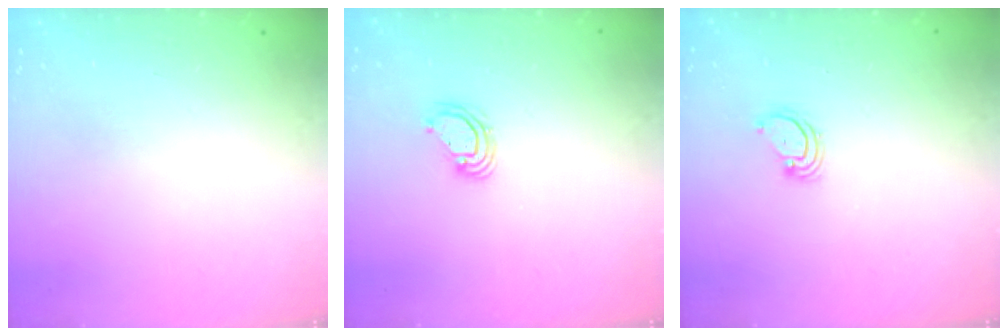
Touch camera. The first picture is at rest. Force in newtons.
{"total": 5.2, "press": 5.2, "slide": 0.3}
{"total": 2.8, "press": 2.8, "slide": 0.2}